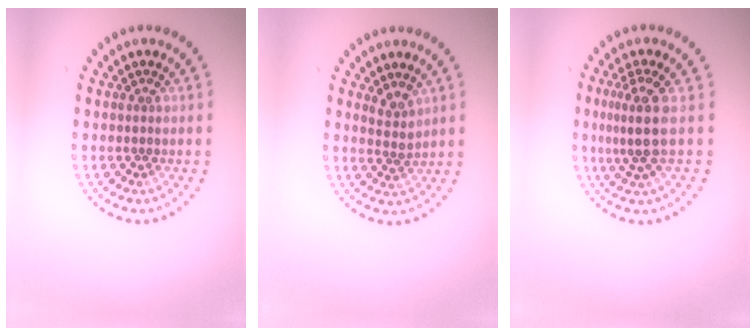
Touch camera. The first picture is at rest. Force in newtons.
{"total": 1.8, "press": 1.4, "slide": 1.1}
{"total": 3.2, "press": 2.5, "slide": 2.0}